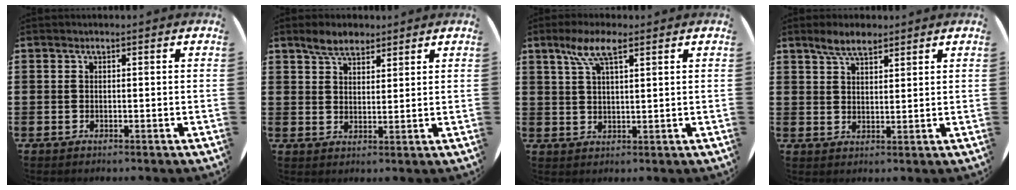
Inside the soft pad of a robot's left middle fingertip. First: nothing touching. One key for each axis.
{"total": 4.2, "fx": 3.5, "fy": 1.8, "fz": 1.3, "tx": -0.026, "ty": -0.001, "tz": 0.066}
{"total": 6.0, "fx": 3.6, "fy": 1.7, "fz": 4.5, "tx": -0.098, "ty": 0.010, "tz": 0.062}
{"total": 4.1, "fx": 3.4, "fy": 1.4, "fz": 1.9, "tx": -0.035, "ty": -0.002, "tz": 0.061}